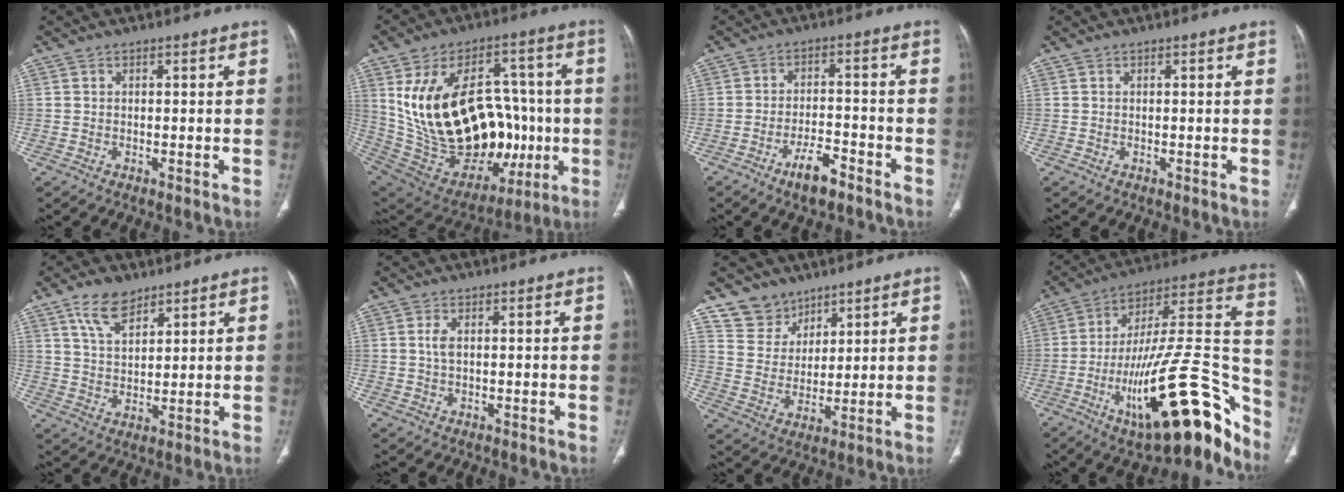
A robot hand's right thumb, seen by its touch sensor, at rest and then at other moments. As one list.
[{"total": 32.2, "force": [-0.6, 19.6, 25.5], "torque": [-0.429, 0.022, 0.034]}, {"total": 6.0, "force": [-4.2, 2.0, 3.8], "torque": [-0.066, 0.025, -0.068]}, {"total": 0.0}, {"total": 7.9, "force": [5.2, 4.0, 4.3], "torque": [-0.064, -0.028, 0.101]}, {"total": 2.0, "force": [0.5, 0.8, 1.8], "torque": [-0.046, 0.004, 0.014]}, {"total": 7.7, "force": [5.8, 5.1, 0.4], "torque": [0.025, -0.051, 0.120]}, {"total": 29.7, "force": [-15.4, 9.3, 23.6], "torque": [-0.296, 0.097, -0.237]}]